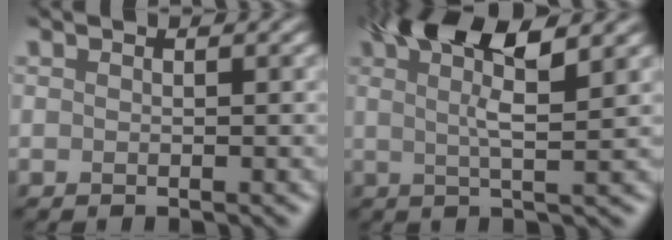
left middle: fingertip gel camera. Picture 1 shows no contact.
{"total": 5.3, "force": [3.1, 0.4, 4.3], "torque": [-0.074, 0.015, 0.067]}